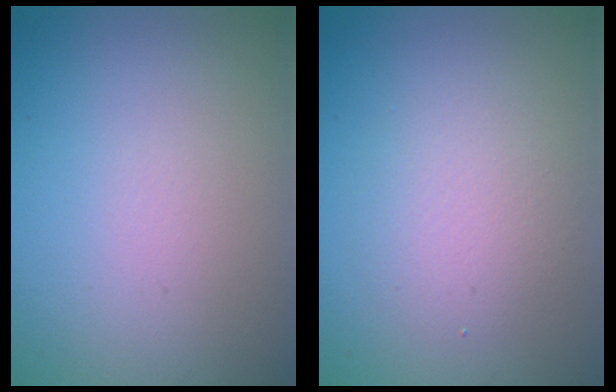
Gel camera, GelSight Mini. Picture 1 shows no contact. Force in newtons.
{"total": 2.8, "press": 2.8, "slide": 0.1}